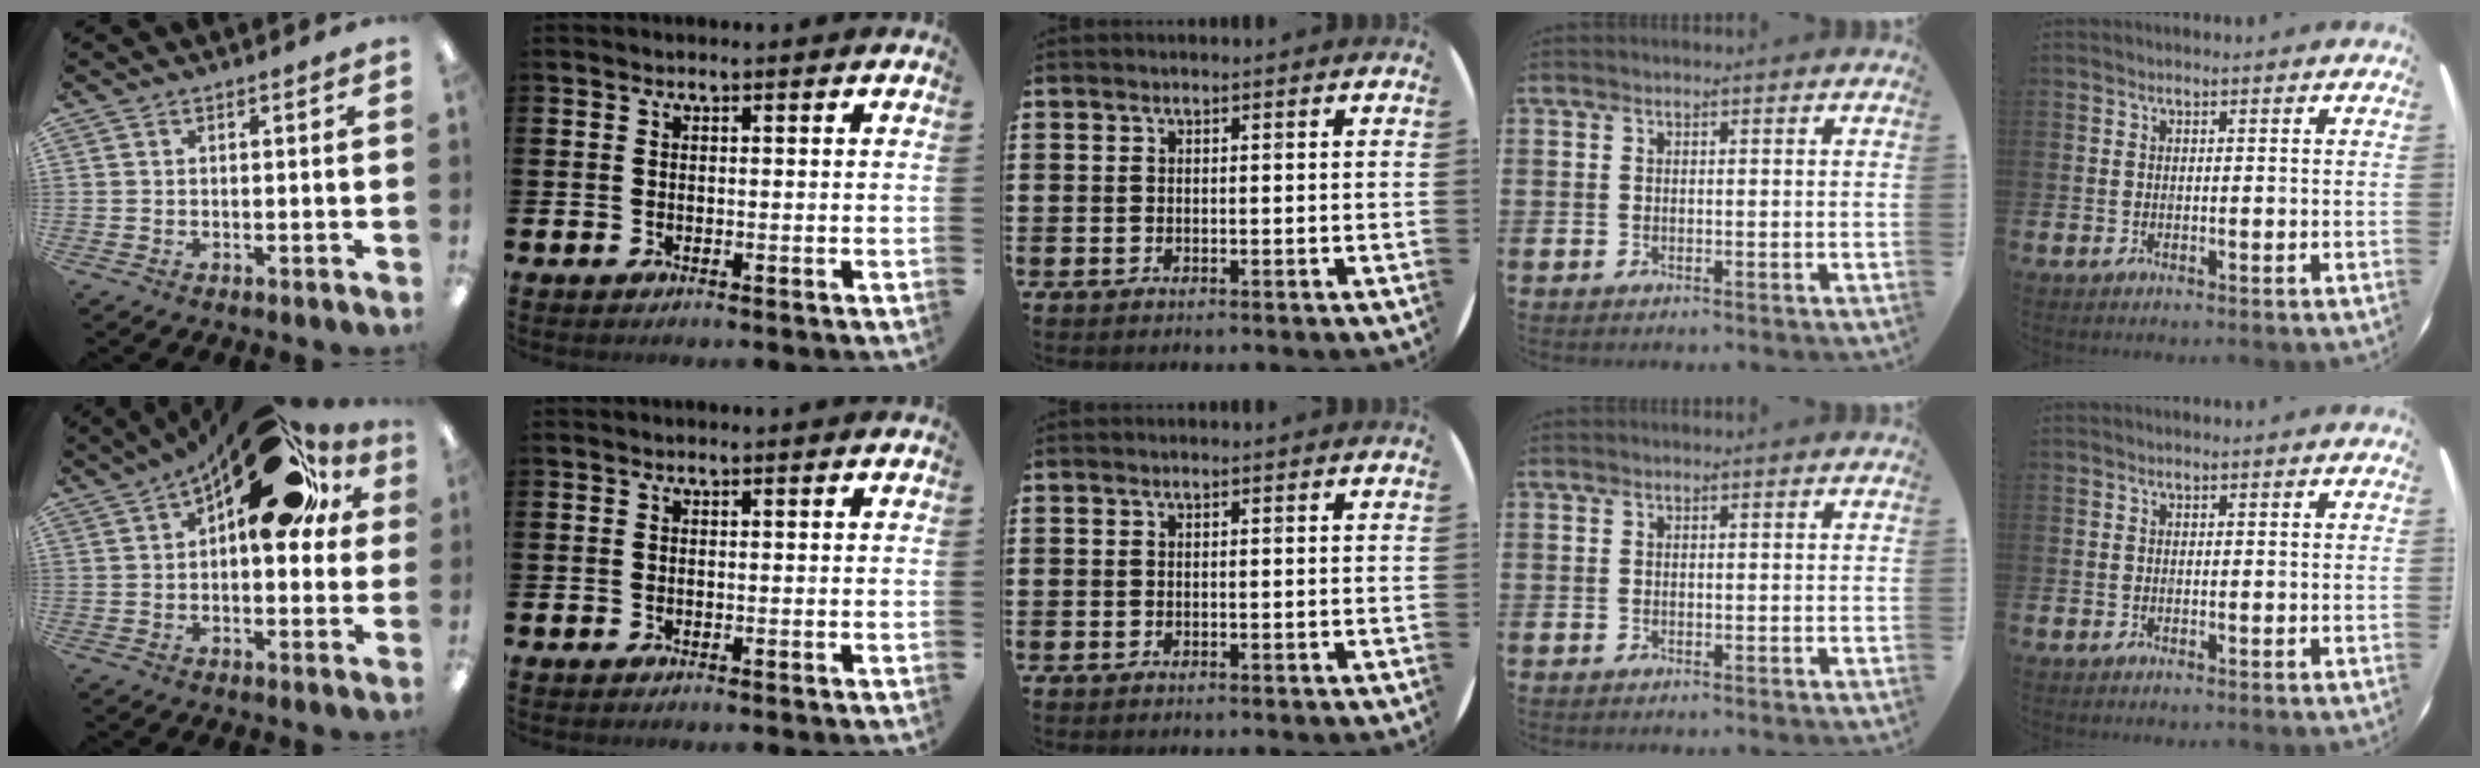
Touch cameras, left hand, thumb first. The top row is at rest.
{"thumb": {"total": 21.8, "force": [10.0, 10.2, 16.4], "torque": [-0.219, -0.047, 0.164]}}